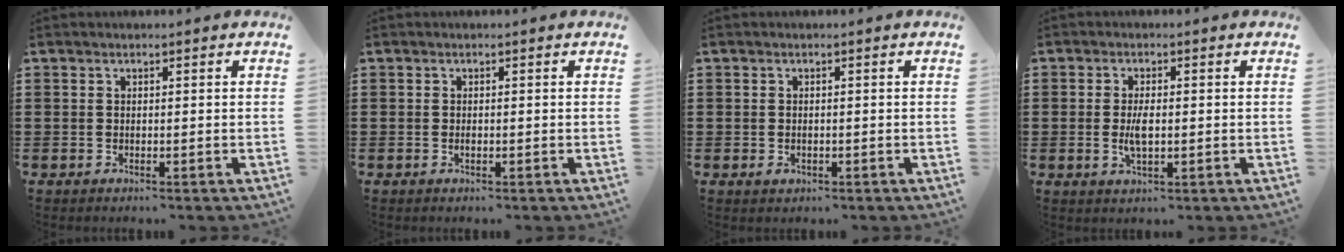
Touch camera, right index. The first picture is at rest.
{"total": 0.6, "force": [-0.2, 0.1, 0.6], "torque": [-0.012, -0.005, -0.003]}
{"total": 0.7, "force": [-0.3, 0.5, 0.4], "torque": [-0.010, 0.001, -0.005]}
{"total": 3.7, "force": [-0.3, 1.5, 3.4], "torque": [-0.078, -0.005, -0.009]}